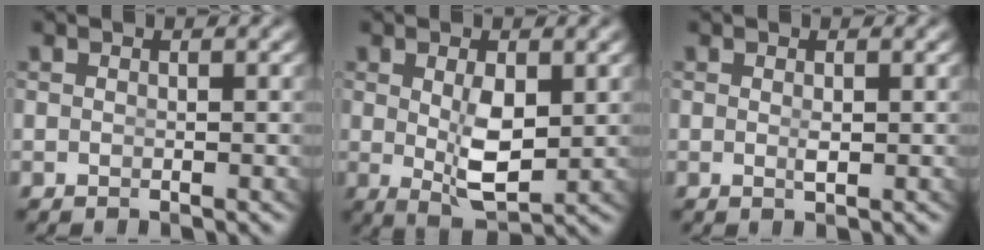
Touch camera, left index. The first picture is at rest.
{"total": 4.7, "force": [0.1, 1.8, 4.3], "torque": [-0.072, -0.021, 0.016]}
{"total": 0.7, "force": [0.0, -0.1, 0.6], "torque": [-0.014, -0.008, 0.007]}